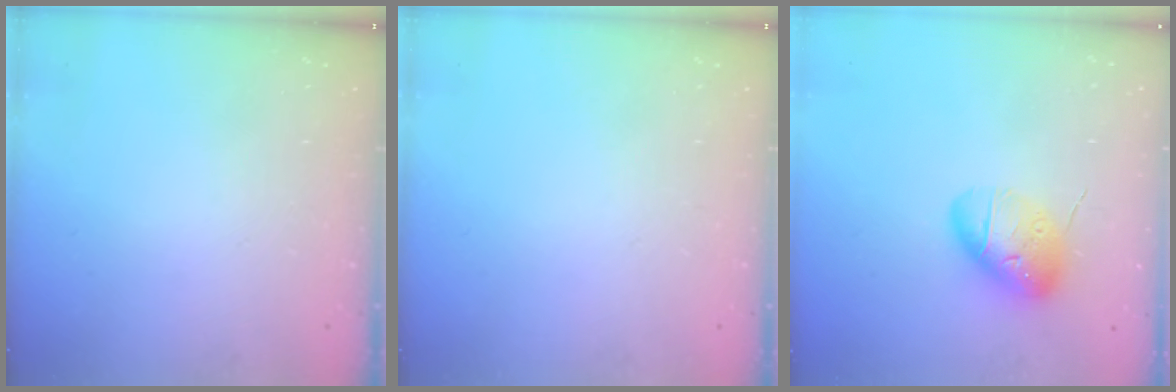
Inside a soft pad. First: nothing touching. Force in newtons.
{"total": 0.0}
{"total": 12.4, "press": 12.3, "slide": 2.1}